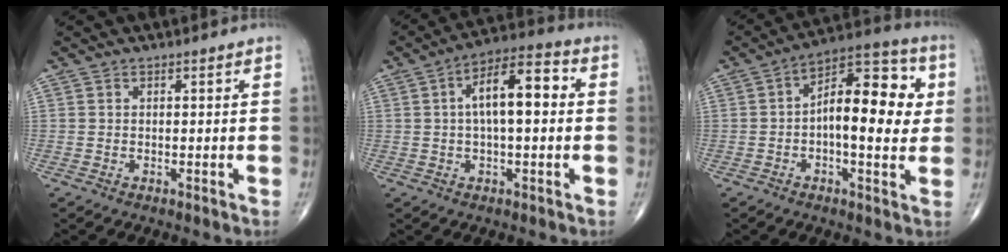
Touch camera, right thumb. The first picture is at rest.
{"total": 11.9, "force": [1.6, 4.9, 10.8], "torque": [-0.169, 0.030, 0.016]}
{"total": 15.5, "force": [1.1, 7.2, 13.7], "torque": [-0.177, 0.026, 0.006]}